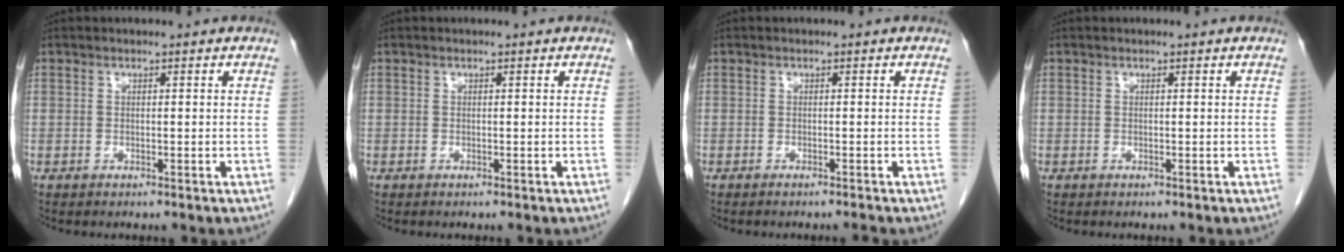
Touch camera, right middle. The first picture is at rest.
{"total": 0.0}
{"total": 1.4, "force": [-1.3, -0.5, 0.5], "torque": [-0.005, 0.001, -0.020]}
{"total": 0.0}